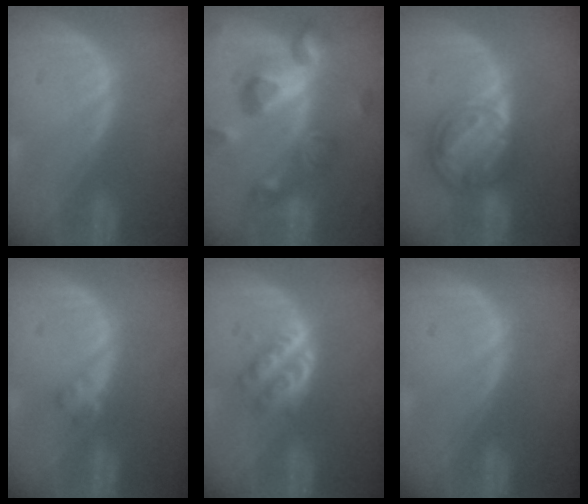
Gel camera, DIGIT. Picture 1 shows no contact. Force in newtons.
{"total": 10.3, "press": 9.3, "slide": 4.6}
{"total": 8.4, "press": 7.0, "slide": 4.6}
{"total": 1.6, "press": 1.6, "slide": 0.2}
{"total": 4.8, "press": 4.4, "slide": 1.9}
{"total": 0.0}